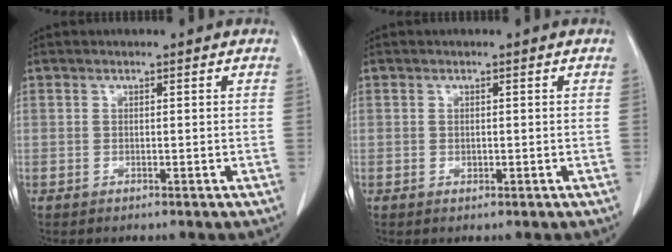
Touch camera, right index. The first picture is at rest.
{"total": 0.6, "force": [-0.1, 0.4, 0.4], "torque": [-0.010, -0.001, -0.001]}